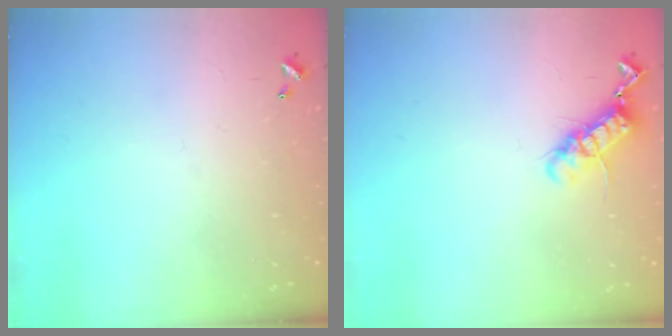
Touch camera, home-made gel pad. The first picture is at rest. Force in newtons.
{"total": 11.7, "press": 11.7, "slide": 0.9}